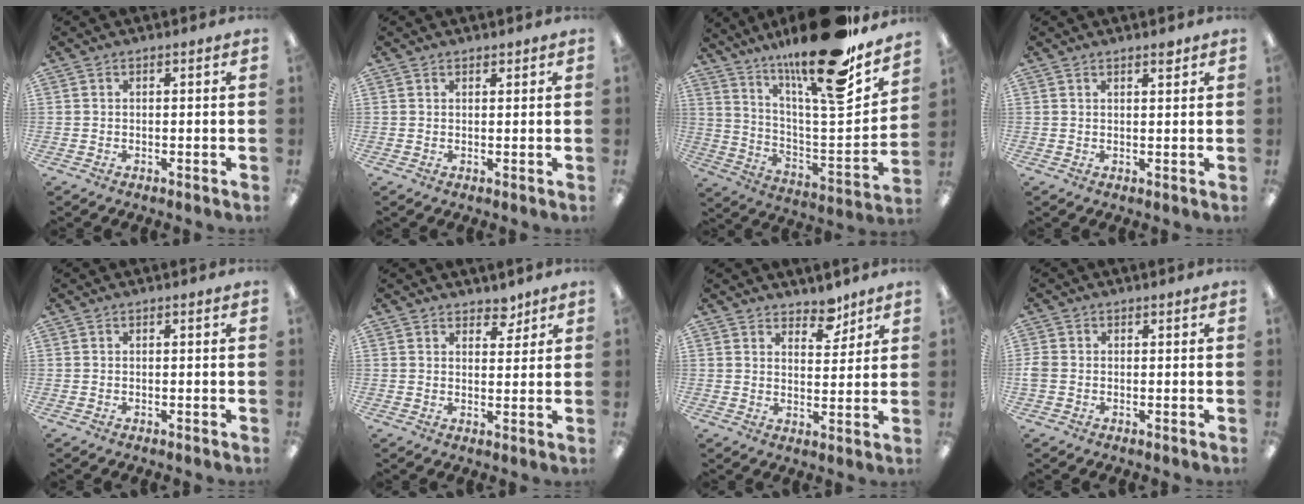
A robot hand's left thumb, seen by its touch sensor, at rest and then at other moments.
{"total": 1.1, "force": [1.0, 0.4, 0.0], "torque": [-0.001, -0.001, 0.021]}
{"total": 23.1, "force": [17.6, 3.9, 14.5], "torque": [-0.223, -0.125, 0.278]}
{"total": 2.0, "force": [1.8, 0.4, 0.8], "torque": [0.000, -0.009, 0.029]}
{"total": 0.0}
{"total": 4.3, "force": [3.6, 2.2, 1.0], "torque": [0.006, -0.023, 0.061]}
{"total": 6.0, "force": [5.0, 2.8, 1.7], "torque": [-0.006, -0.034, 0.088]}
{"total": 2.5, "force": [-0.3, 2.0, 1.4], "torque": [-0.030, 0.003, -0.006]}